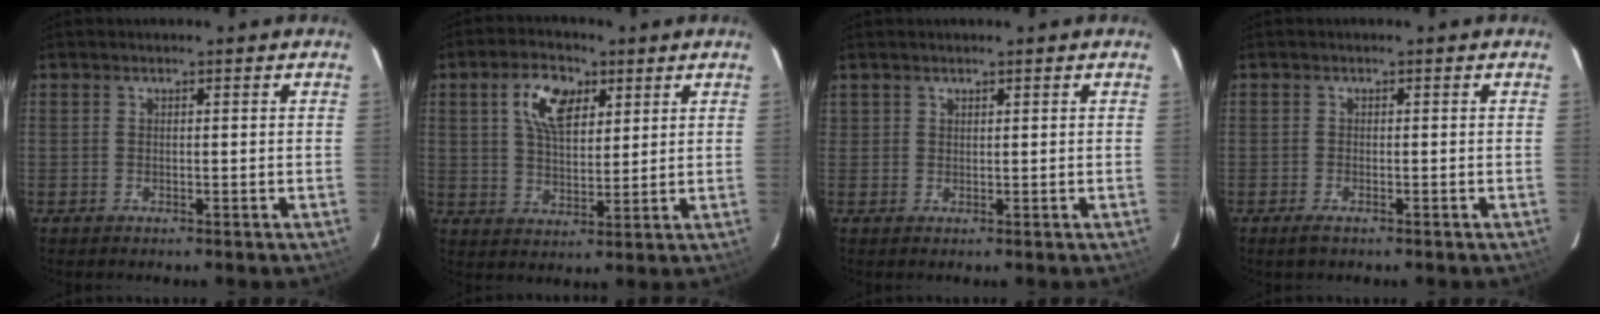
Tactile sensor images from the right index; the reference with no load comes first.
{"total": 8.8, "force": [3.8, 4.9, 6.3], "torque": [-0.115, 0.018, 0.069]}
{"total": 0.7, "force": [0.6, 0.4, 0.0], "torque": [0.000, 0.001, 0.011]}
{"total": 1.8, "force": [-1.3, 0.7, 1.0], "torque": [-0.022, -0.005, -0.025]}